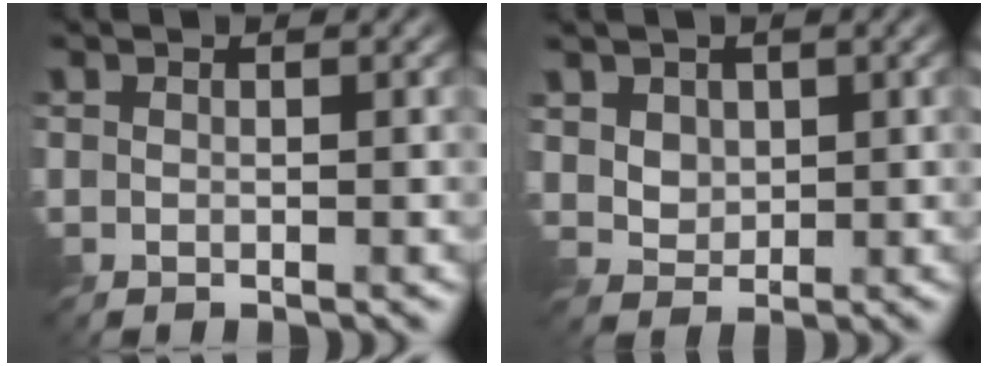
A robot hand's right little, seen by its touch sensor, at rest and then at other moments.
{"total": 2.9, "force": [1.3, 2.2, 1.4], "torque": [-0.053, -0.003, 0.040]}